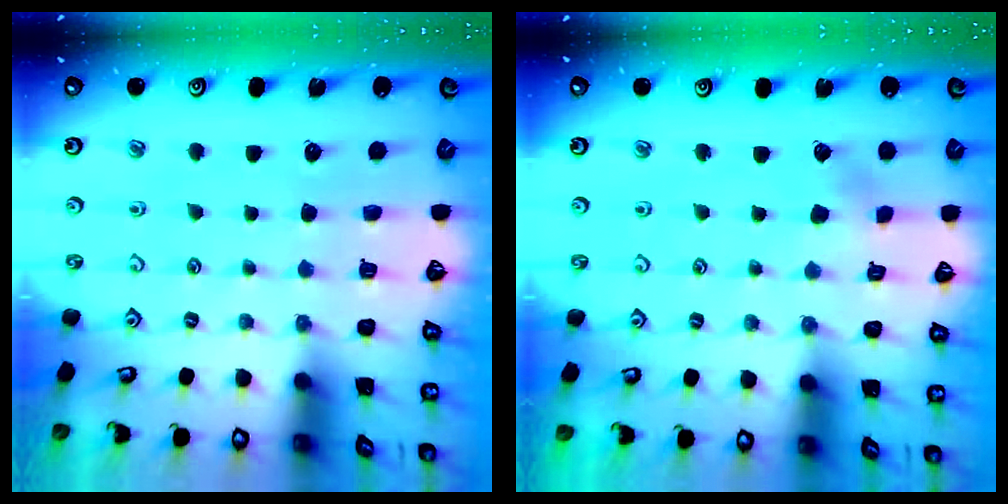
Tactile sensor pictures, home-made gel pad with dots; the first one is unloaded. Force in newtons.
{"total": 2.3, "press": 2.3, "slide": 0.1}